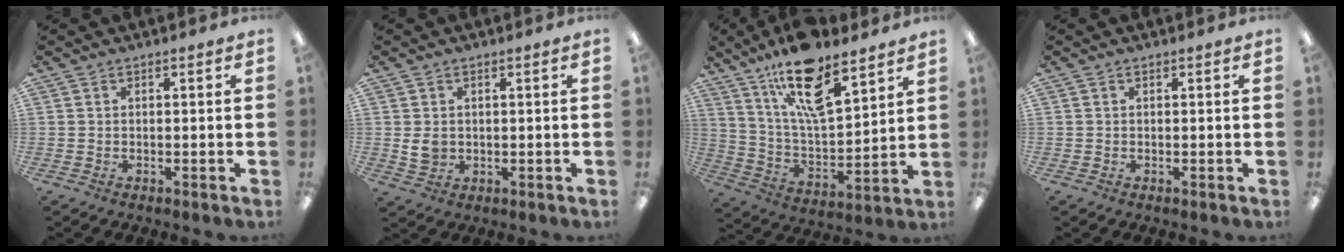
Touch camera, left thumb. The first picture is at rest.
{"total": 3.6, "force": [0.5, 3.0, 1.9], "torque": [-0.034, -0.003, 0.009]}
{"total": 18.0, "force": [12.4, 6.5, 11.2], "torque": [-0.197, -0.062, 0.211]}
{"total": 0.0}